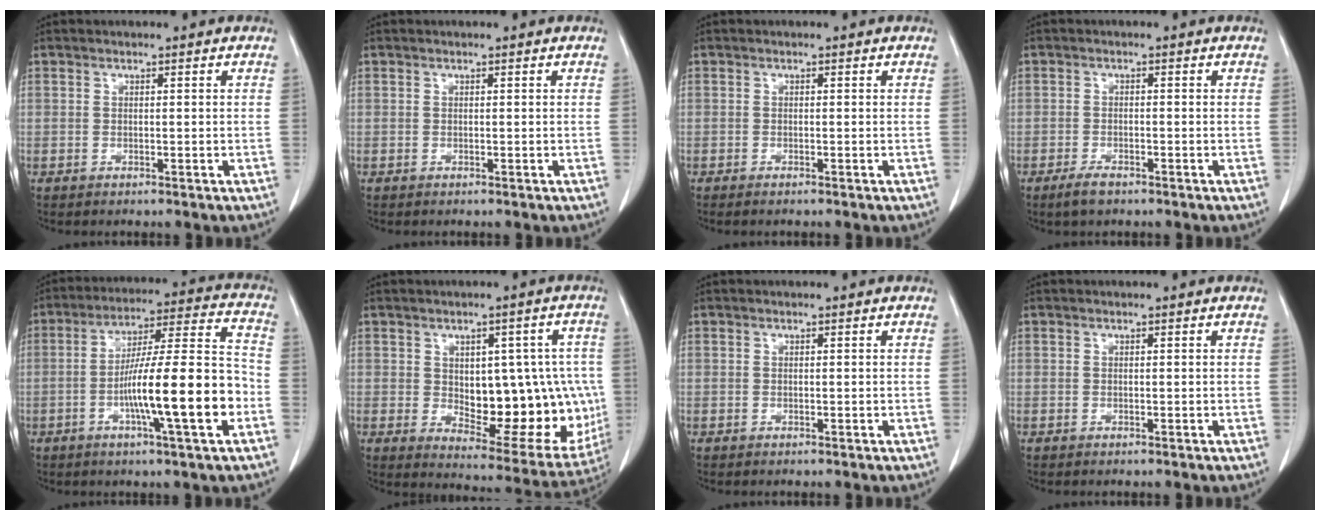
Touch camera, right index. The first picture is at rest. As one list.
[{"total": 0.0}, {"total": 0.5, "force": [-0.4, 0.1, 0.4], "torque": [-0.006, 0.001, -0.006]}, {"total": 2.5, "force": [-1.7, 1.1, 1.4], "torque": [-0.028, 0.001, -0.026]}, {"total": 16.0, "force": [-4.6, 0.7, 15.3], "torque": [-0.250, 0.009, -0.073]}, {"total": 17.4, "force": [-0.6, 8.8, 15.0], "torque": [-0.185, 0.011, 0.024]}, {"total": 0.0}, {"total": 0.0}]